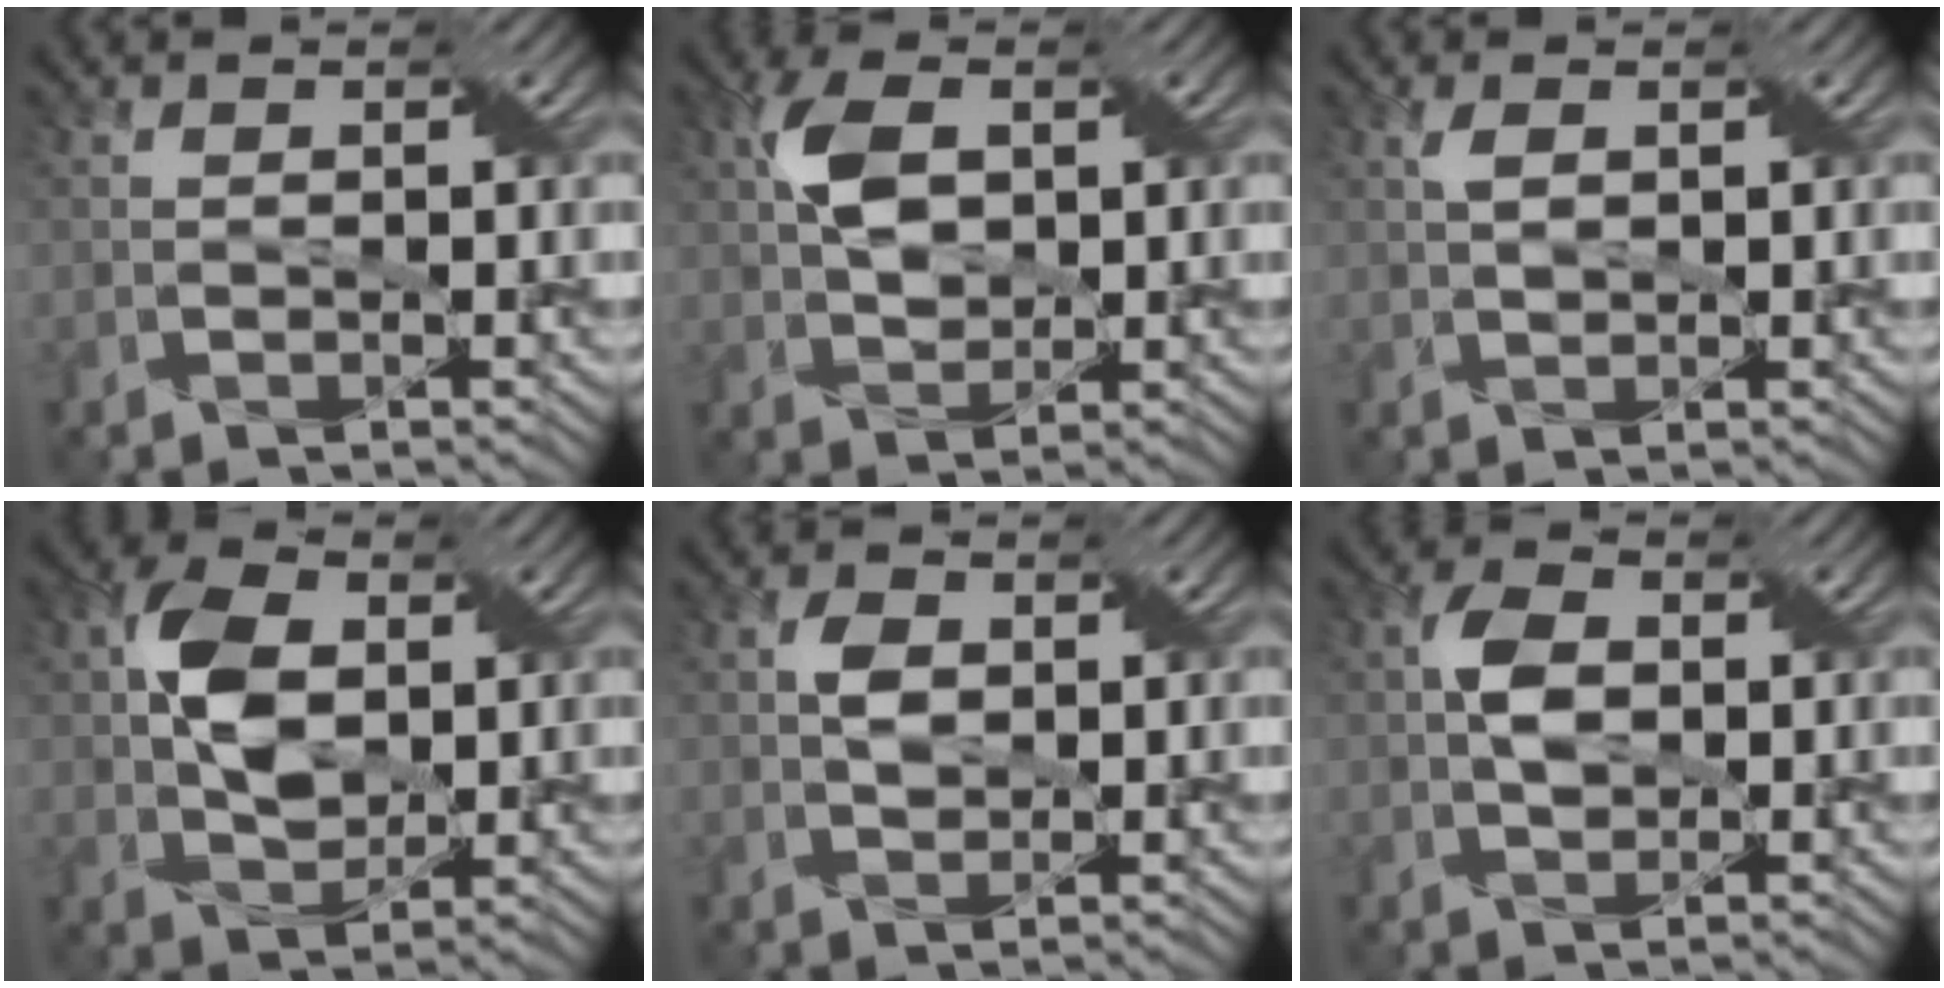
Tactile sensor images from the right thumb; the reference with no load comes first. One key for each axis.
{"total": 5.9, "fx": 1.6, "fy": 3.5, "fz": 4.5, "tx": -0.100, "ty": 0.009, "tz": 0.029}
{"total": 1.9, "fx": 0.7, "fy": 0.8, "fz": 1.5, "tx": -0.036, "ty": 0.005, "tz": 0.015}
{"total": 7.2, "fx": 1.3, "fy": 4.6, "fz": 5.3, "tx": -0.108, "ty": 0.009, "tz": 0.023}
{"total": 2.6, "fx": 0.5, "fy": 1.7, "fz": 1.9, "tx": -0.039, "ty": 0.003, "tz": 0.008}
{"total": 3.7, "fx": 0.3, "fy": 2.4, "fz": 2.8, "tx": -0.059, "ty": 0.007, "tz": 0.000}